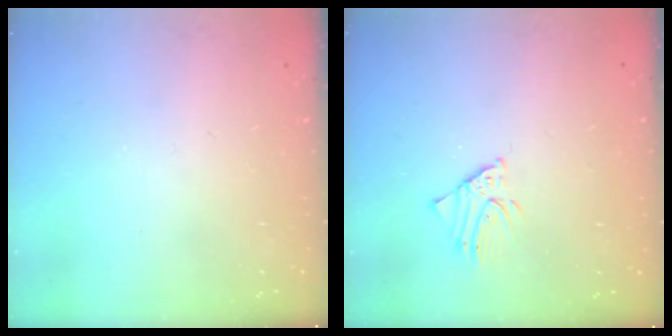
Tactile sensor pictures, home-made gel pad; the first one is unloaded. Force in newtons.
{"total": 2.3, "press": 2.3, "slide": 0.2}